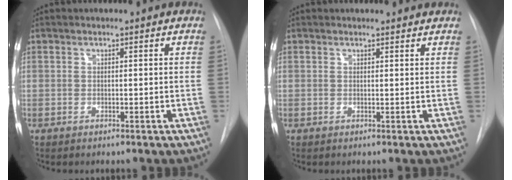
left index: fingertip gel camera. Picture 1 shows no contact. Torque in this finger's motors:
{"motor_torque": [-0.14, -0.24, -0.61, -0.02]}